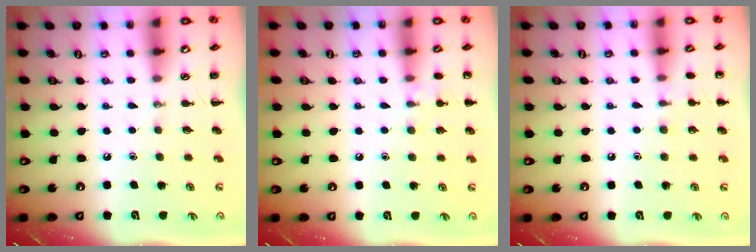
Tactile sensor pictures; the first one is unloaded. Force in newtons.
{"total": 7.0, "press": 6.6, "slide": 2.1}
{"total": 5.9, "press": 5.7, "slide": 1.7}